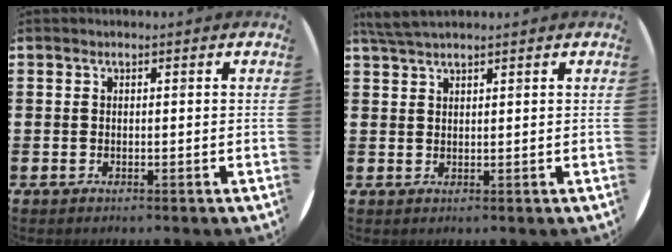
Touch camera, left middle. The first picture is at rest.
{"total": 2.6, "force": [2.3, 0.3, 1.1], "torque": [-0.025, 0.002, 0.044]}